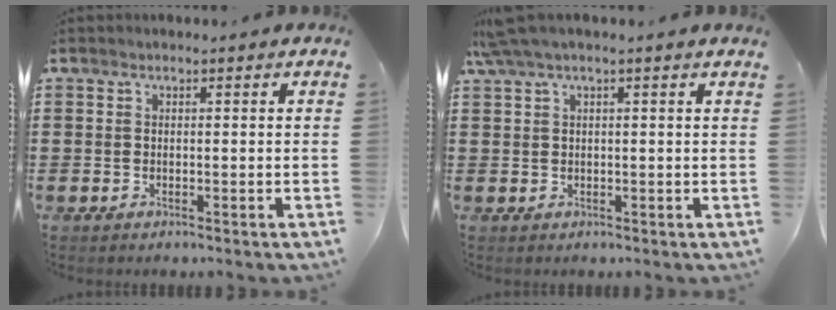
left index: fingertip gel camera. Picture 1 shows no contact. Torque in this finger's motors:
{"motor_torque": [1.03, -1.11, 0.38, 0.09]}